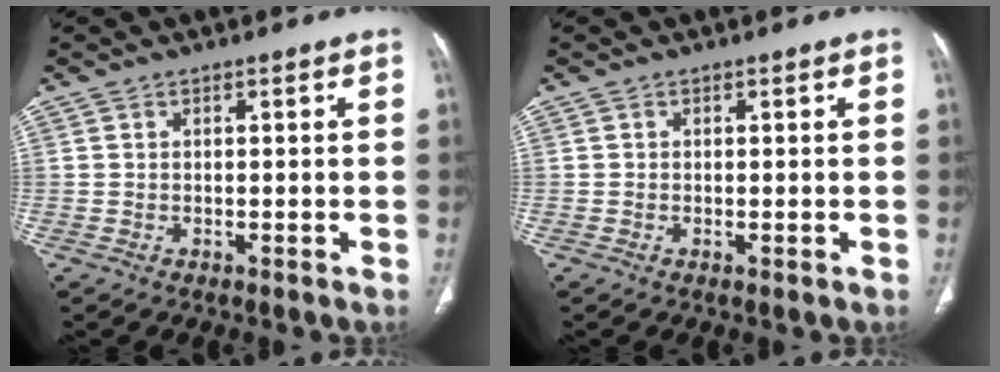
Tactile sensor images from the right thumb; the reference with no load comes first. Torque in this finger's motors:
{"motor_torque": [0.87, 0.67, -0.02, 0.45, 0.04]}